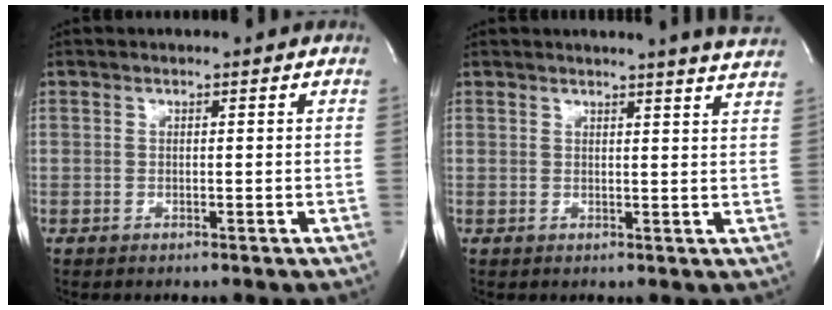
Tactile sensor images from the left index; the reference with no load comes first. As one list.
[{"total": 7.3, "force": [6.8, -1.0, 2.4], "torque": [-0.032, -0.030, 0.057]}]